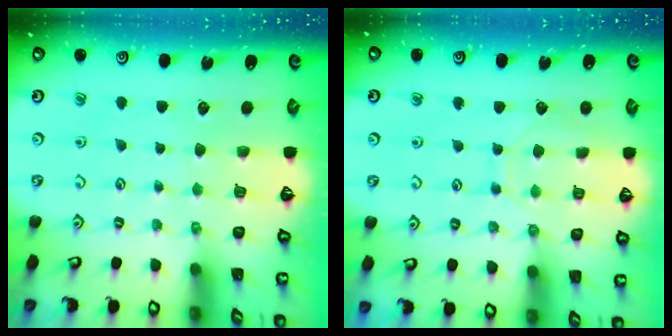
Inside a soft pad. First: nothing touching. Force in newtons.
{"total": 6.9, "press": 6.8, "slide": 0.7}